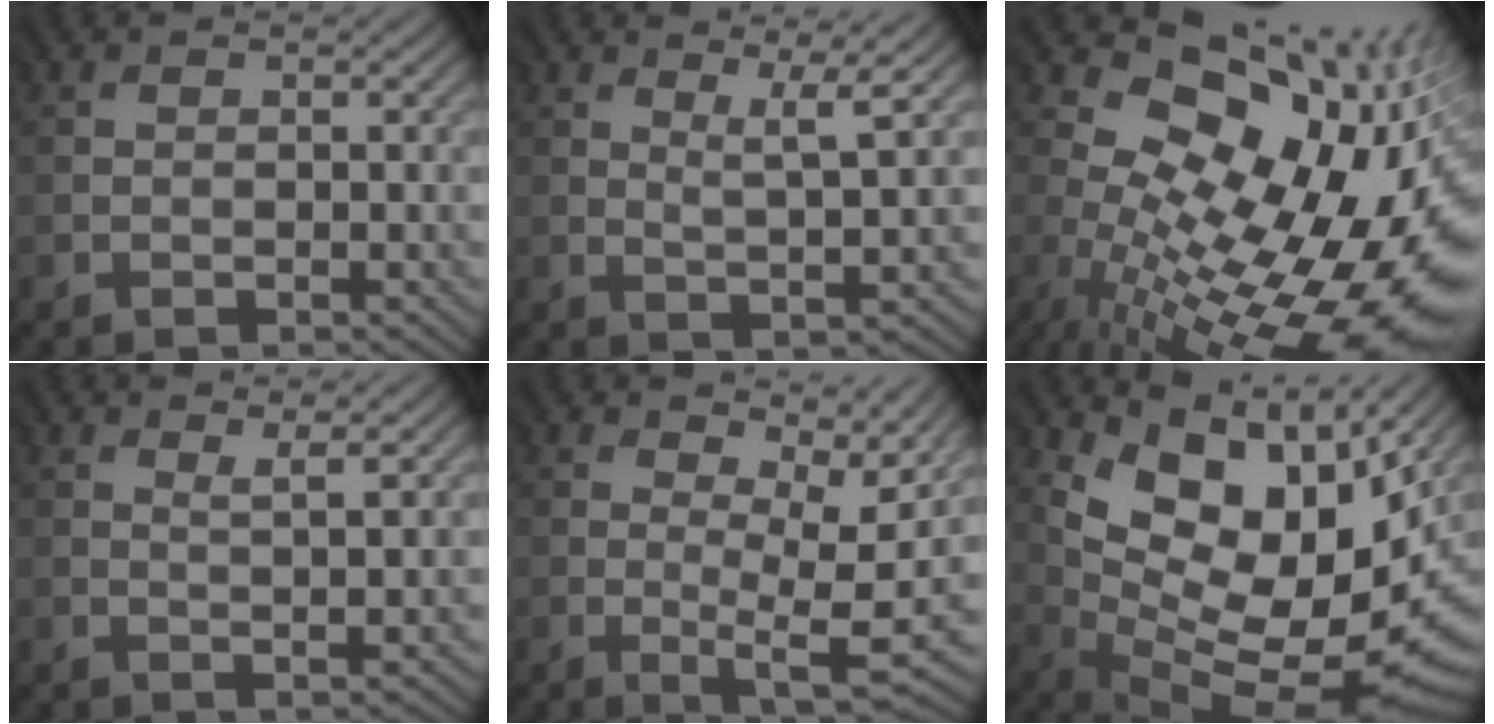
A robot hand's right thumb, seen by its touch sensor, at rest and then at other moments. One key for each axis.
{"total": 3.6, "fx": 1.9, "fy": 0.1, "fz": 3.1, "tx": -0.055, "ty": -0.002, "tz": 0.041}
{"total": 17.9, "fx": 0.5, "fy": 10.5, "fz": 14.5, "tx": -0.196, "ty": -0.031, "tz": 0.037}
{"total": 1.8, "fx": 1.4, "fy": 0.0, "fz": 1.2, "tx": -0.018, "ty": -0.003, "tz": 0.025}
{"total": 7.5, "fx": 2.5, "fy": 2.5, "fz": 6.7, "tx": -0.113, "ty": -0.011, "tz": 0.047}
{"total": 12.6, "fx": 3.9, "fy": 5.8, "fz": 10.6, "tx": -0.178, "ty": -0.022, "tz": 0.085}